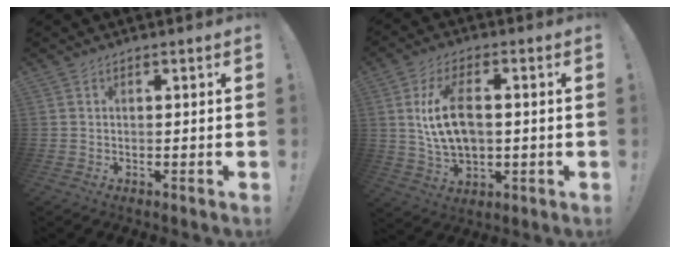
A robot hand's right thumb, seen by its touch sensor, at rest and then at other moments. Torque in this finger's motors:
{"motor_torque": [0.56, 0.60, 0.74, 0.72, 0.08]}